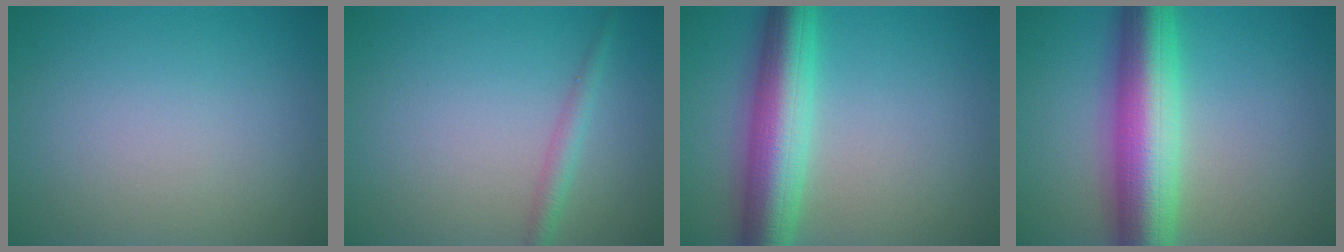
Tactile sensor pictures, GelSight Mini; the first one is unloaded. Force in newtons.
{"total": 1.7, "press": 1.7, "slide": 0.1}
{"total": 8.0, "press": 8.0, "slide": 0.3}
{"total": 10.1, "press": 10.1, "slide": 0.1}